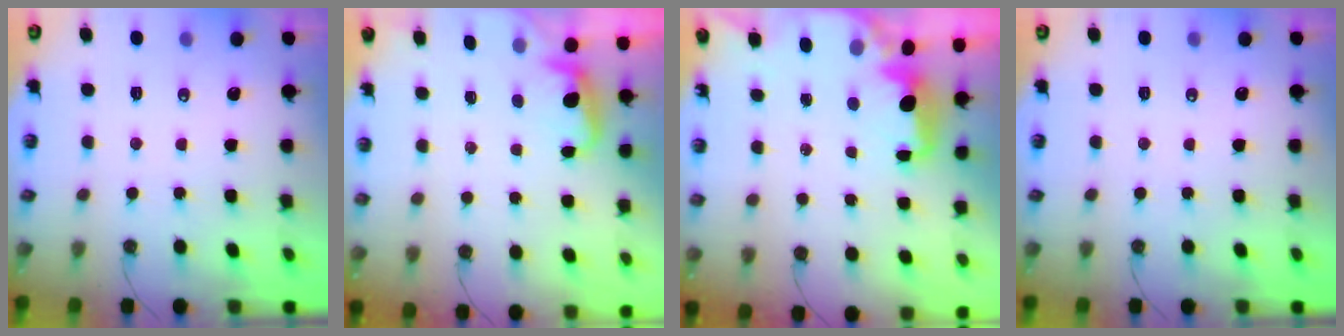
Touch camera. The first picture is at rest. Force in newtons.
{"total": 1.9, "press": 1.7, "slide": 0.9}
{"total": 3.9, "press": 3.9, "slide": 0.6}
{"total": 0.0}